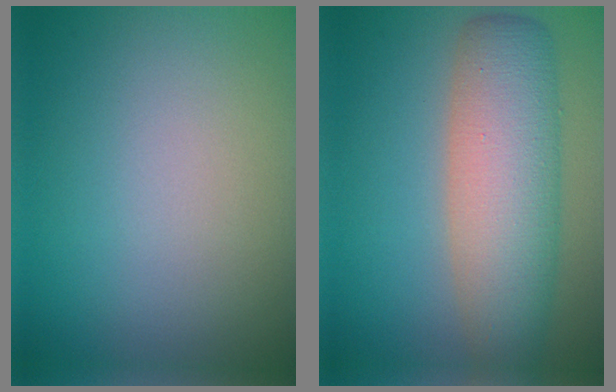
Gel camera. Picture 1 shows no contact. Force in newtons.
{"total": 7.8, "press": 7.8, "slide": 0.1}